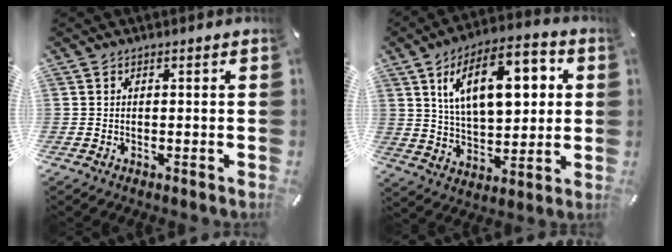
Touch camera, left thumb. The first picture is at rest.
{"total": 18.3, "force": [6.8, 9.5, 14.1], "torque": [-0.227, -0.006, 0.109]}